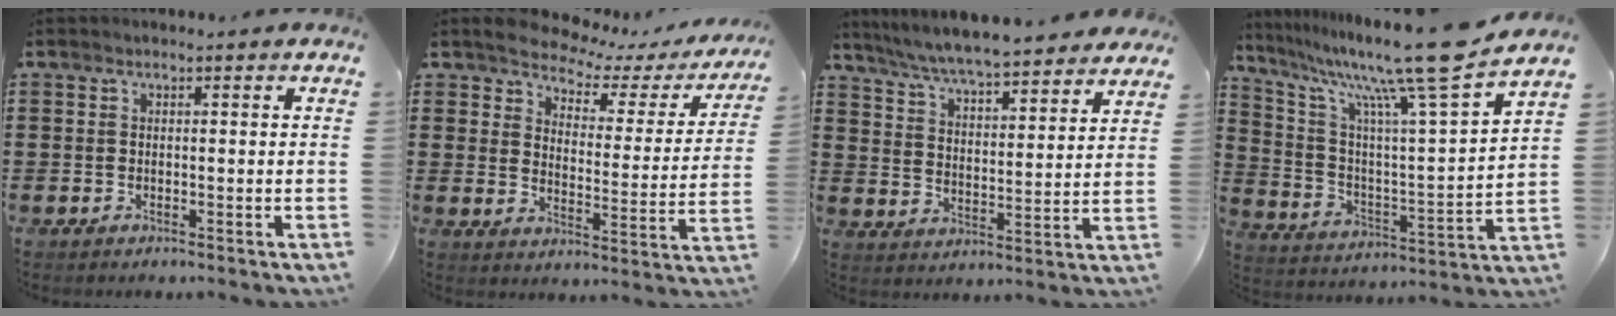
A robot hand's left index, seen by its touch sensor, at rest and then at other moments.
{"total": 4.2, "force": [4.0, 1.0, 0.9], "torque": [-0.045, -0.028, 0.063]}
{"total": 6.2, "force": [6.0, 0.1, 1.6], "torque": [-0.059, -0.040, 0.104]}
{"total": 15.4, "force": [12.1, 0.1, 9.6], "torque": [-0.194, -0.077, 0.187]}